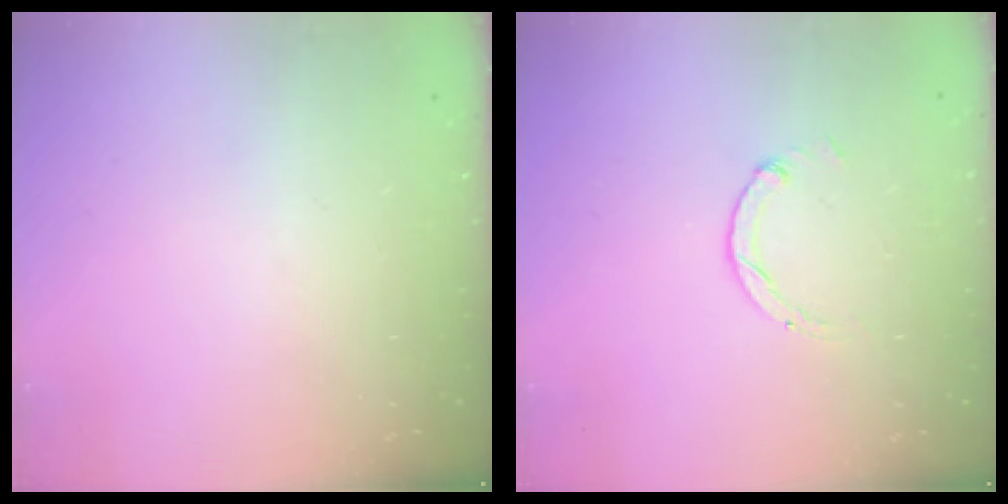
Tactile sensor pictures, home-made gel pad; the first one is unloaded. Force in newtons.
{"total": 0.7, "press": 0.7, "slide": 0.2}